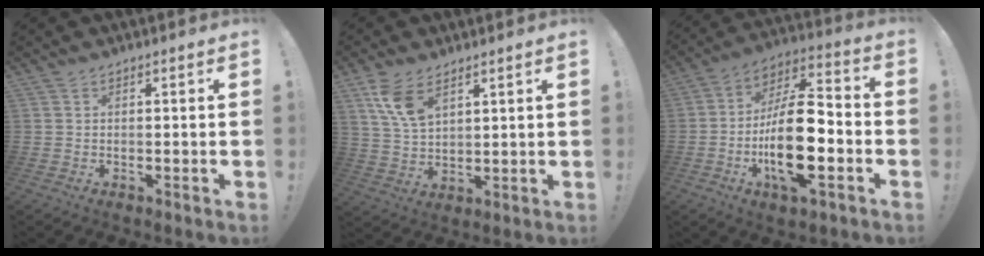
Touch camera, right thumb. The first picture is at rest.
{"total": 8.9, "force": [5.3, 4.4, 5.6], "torque": [-0.103, -0.024, 0.099]}
{"total": 20.5, "force": [-5.2, 8.2, 18.1], "torque": [-0.330, 0.021, -0.084]}